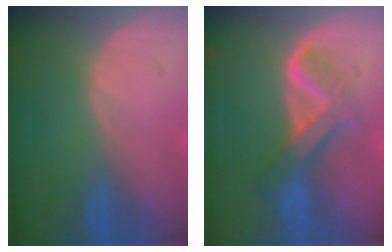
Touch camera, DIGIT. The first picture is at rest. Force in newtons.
{"total": 6.7, "press": 5.7, "slide": 3.6}